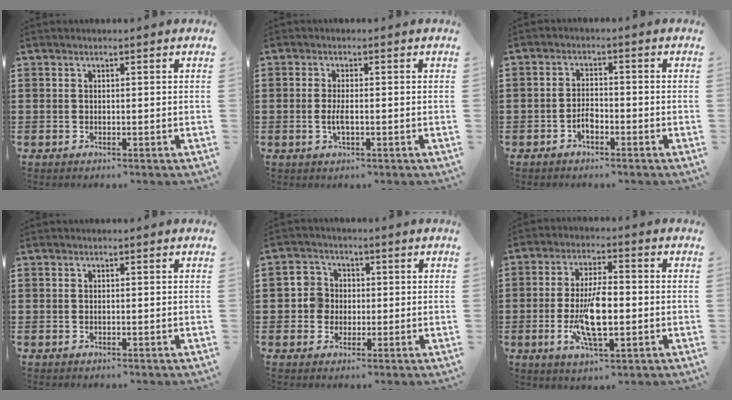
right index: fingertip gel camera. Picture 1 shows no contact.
{"total": 2.5, "force": [-0.5, 0.5, 2.4], "torque": [-0.058, -0.007, -0.014]}
{"total": 2.5, "force": [-1.4, 1.1, 1.7], "torque": [-0.034, 0.004, -0.027]}
{"total": 0.0}
{"total": 4.1, "force": [-0.5, 3.9, 0.9], "torque": [-0.033, 0.011, -0.012]}
{"total": 9.9, "force": [-1.8, 3.5, 9.1], "torque": [-0.191, -0.012, -0.033]}